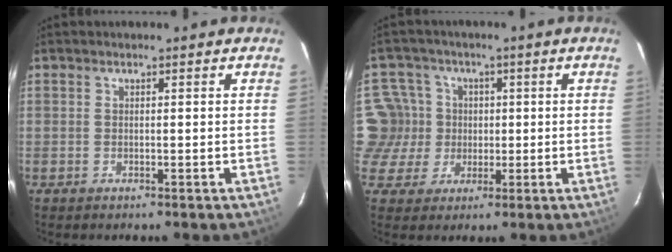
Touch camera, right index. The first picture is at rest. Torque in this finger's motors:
{"motor_torque": [-0.14, 0.10, -0.07, -0.03]}